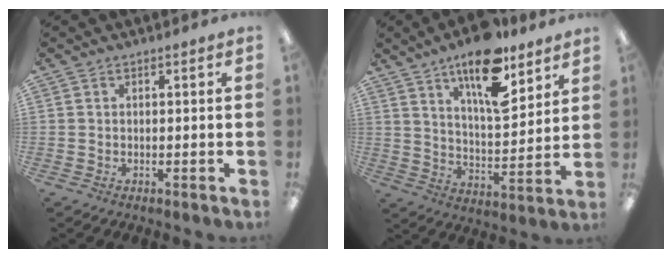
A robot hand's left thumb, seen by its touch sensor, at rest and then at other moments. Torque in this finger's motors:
{"motor_torque": [0.30, 0.64, 1.48, -1.29, 0.13]}